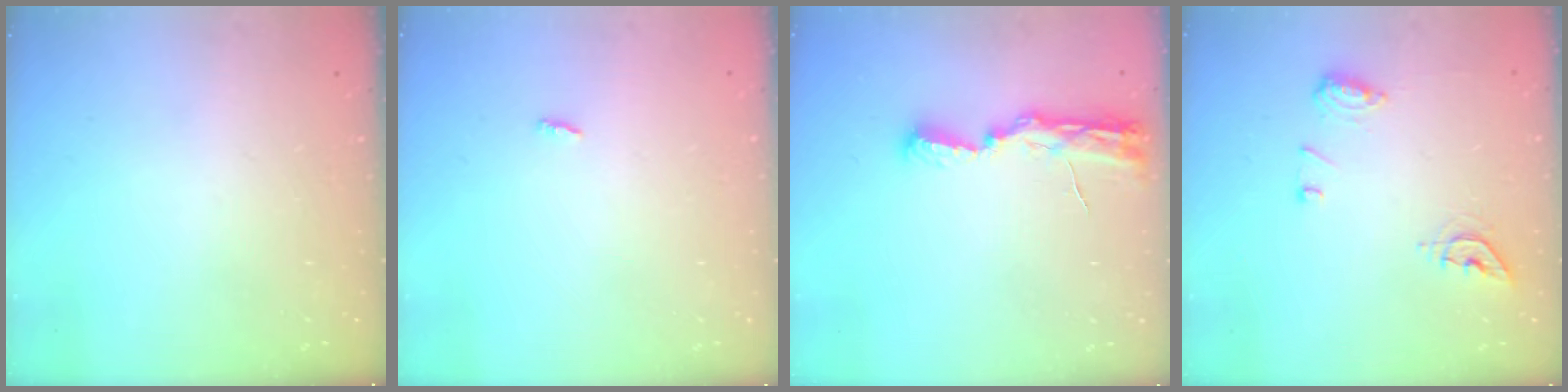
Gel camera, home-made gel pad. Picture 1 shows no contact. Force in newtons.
{"total": 1.9, "press": 1.9, "slide": 0.2}
{"total": 8.1, "press": 8.1, "slide": 0.8}
{"total": 9.0, "press": 8.9, "slide": 0.9}